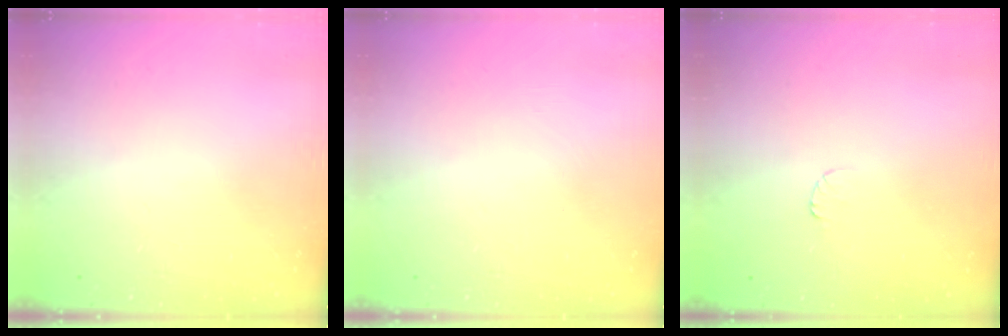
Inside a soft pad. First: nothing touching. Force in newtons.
{"total": 0.0}
{"total": 3.5, "press": 3.4, "slide": 0.5}